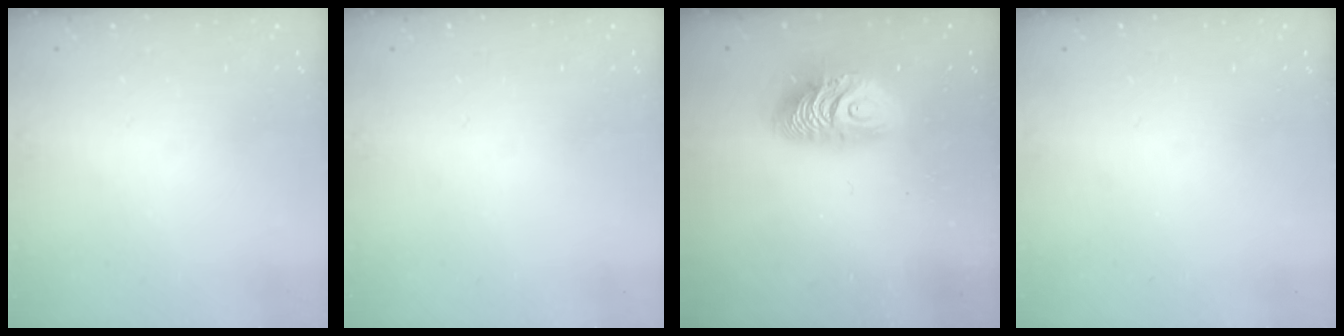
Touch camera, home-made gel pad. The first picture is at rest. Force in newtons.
{"total": 0.0}
{"total": 10.2, "press": 10.2, "slide": 0.8}
{"total": 0.0}